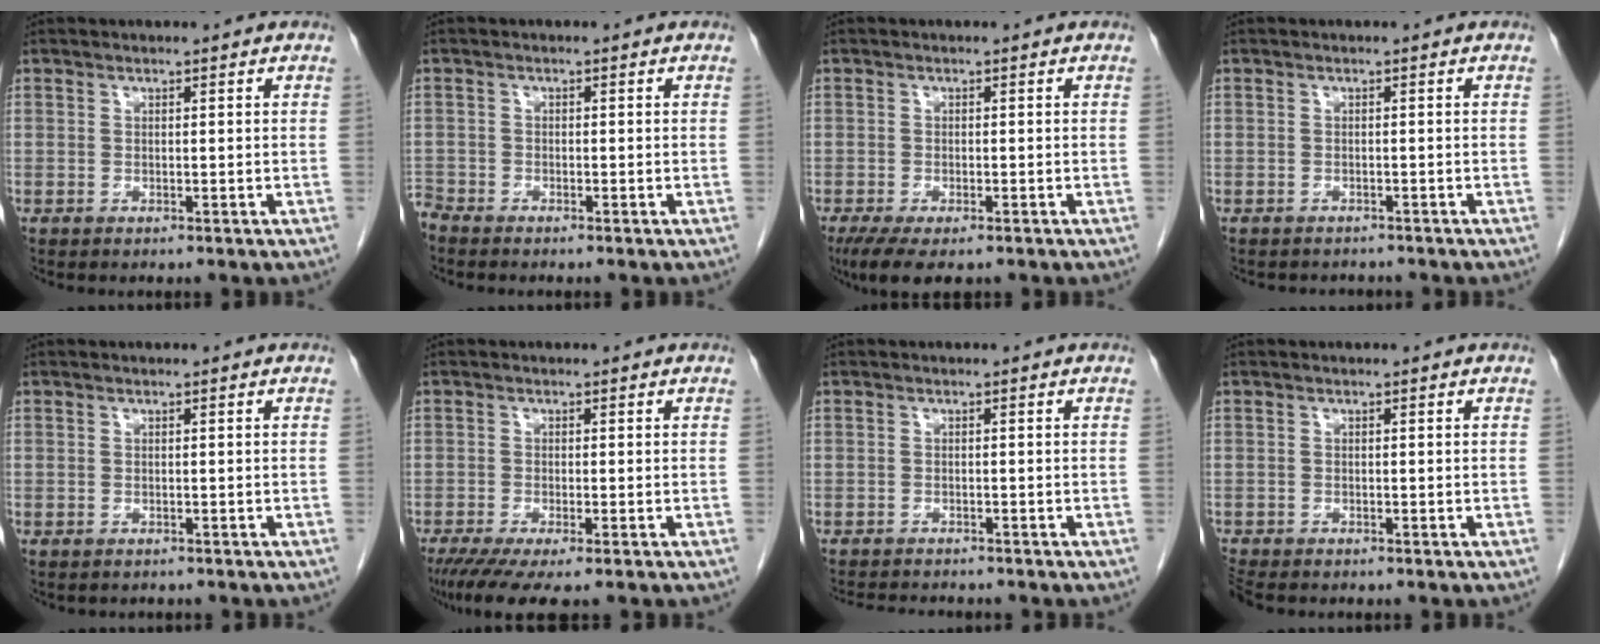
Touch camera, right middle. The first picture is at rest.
{"total": 1.3, "force": [-1.3, 0.2, 0.0], "torque": [-0.004, -0.004, -0.026]}
{"total": 6.0, "force": [-4.1, 2.0, 3.9], "torque": [-0.062, -0.013, -0.066]}
{"total": 3.2, "force": [-3.0, 1.2, 0.3], "torque": [-0.005, -0.002, -0.038]}
{"total": 0.8, "force": [-0.7, 0.4, 0.0], "torque": [-0.008, 0.000, -0.011]}
{"total": 6.5, "force": [-4.7, 0.6, 4.4], "torque": [-0.065, -0.016, -0.079]}
{"total": 5.4, "force": [-5.1, 0.9, 1.6], "torque": [-0.021, -0.008, -0.077]}
{"total": 2.2, "force": [-2.1, 0.4, 0.6], "torque": [-0.017, -0.008, -0.037]}